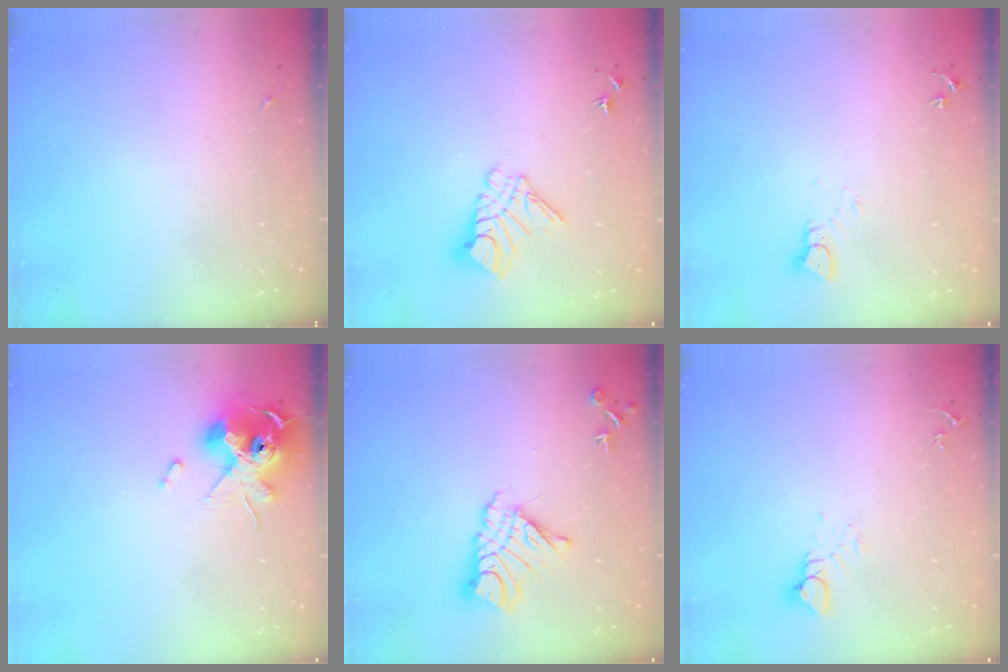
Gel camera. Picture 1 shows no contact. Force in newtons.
{"total": 10.6, "press": 10.5, "slide": 1.1}
{"total": 2.6, "press": 2.6, "slide": 0.1}
{"total": 13.0, "press": 12.9, "slide": 1.8}
{"total": 13.7, "press": 13.7, "slide": 1.3}
{"total": 4.2, "press": 4.2, "slide": 0.4}